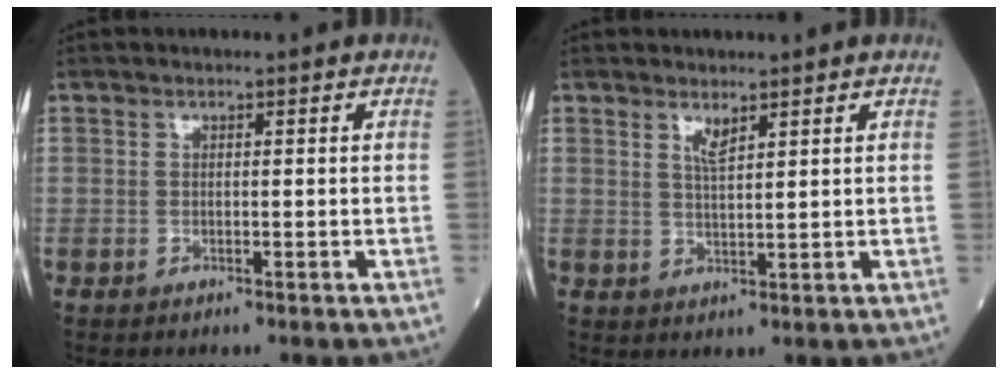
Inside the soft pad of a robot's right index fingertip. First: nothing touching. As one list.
[{"total": 2.2, "force": [1.5, 0.2, 1.5], "torque": [-0.033, -0.007, 0.032]}]